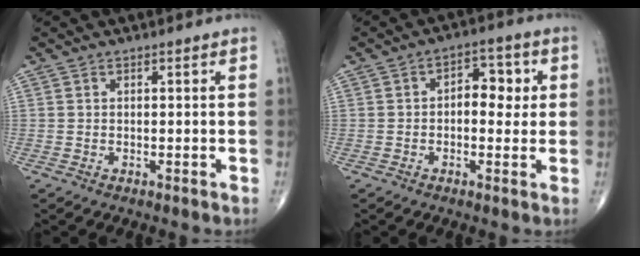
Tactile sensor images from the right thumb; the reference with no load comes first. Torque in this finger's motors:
{"motor_torque": [-0.34, 0.14, 0.24, 0.32, 0.09]}